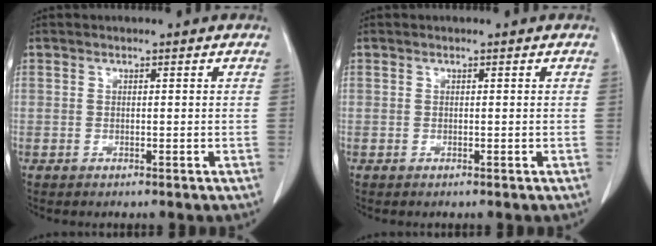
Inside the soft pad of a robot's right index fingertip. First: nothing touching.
{"total": 0.0}